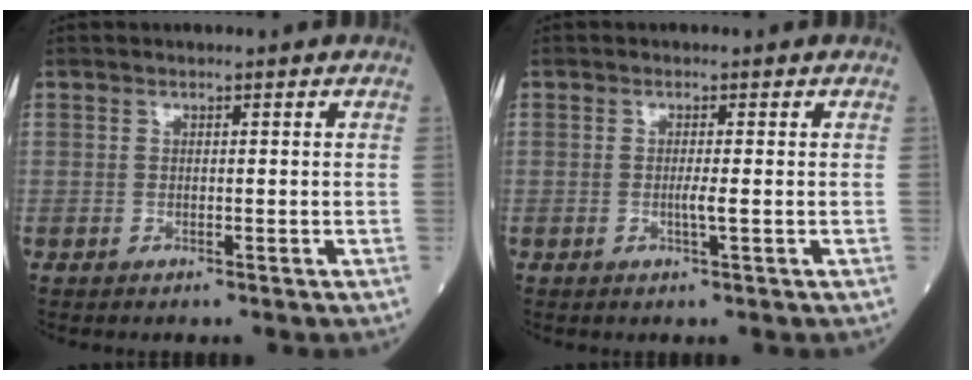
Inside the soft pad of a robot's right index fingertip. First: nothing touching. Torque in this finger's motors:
{"motor_torque": [0.49, 0.01, 0.22, 0.05]}